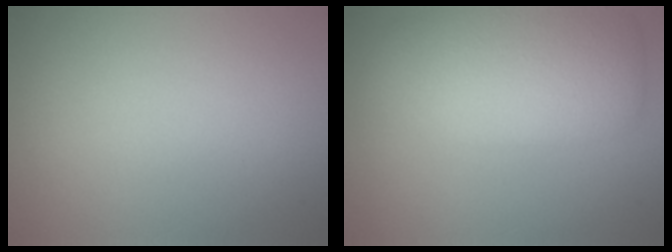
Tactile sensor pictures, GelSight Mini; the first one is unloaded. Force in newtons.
{"total": 7.0, "press": 7.0, "slide": 0.4}